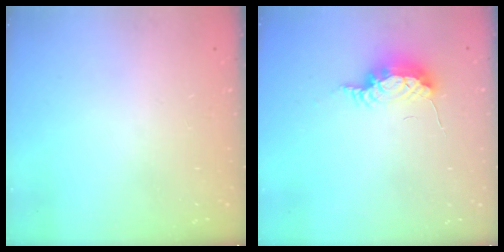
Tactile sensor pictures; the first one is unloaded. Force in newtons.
{"total": 7.5, "press": 7.4, "slide": 0.8}